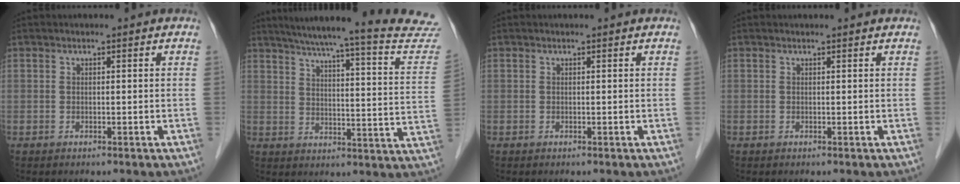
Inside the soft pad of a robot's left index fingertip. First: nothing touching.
{"total": 26.2, "force": [24.0, 0.9, 10.6], "torque": [-0.151, -0.071, 0.285]}
{"total": 0.0}
{"total": 1.0, "force": [1.0, 0.3, 0.2], "torque": [-0.012, 0.016, 0.010]}